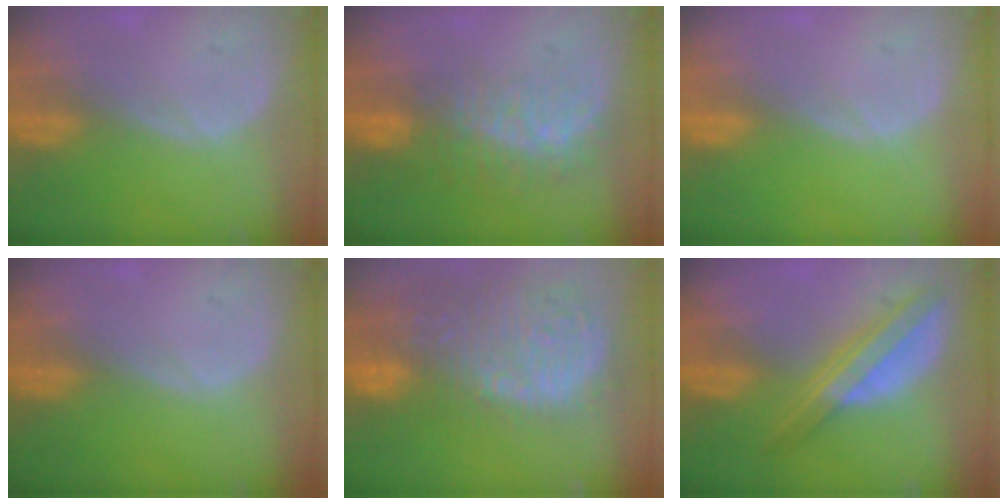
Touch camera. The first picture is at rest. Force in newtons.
{"total": 8.3, "press": 7.3, "slide": 3.9}
{"total": 0.0}
{"total": 0.0}
{"total": 15.5, "press": 12.6, "slide": 9.0}
{"total": 7.7, "press": 6.5, "slide": 4.1}